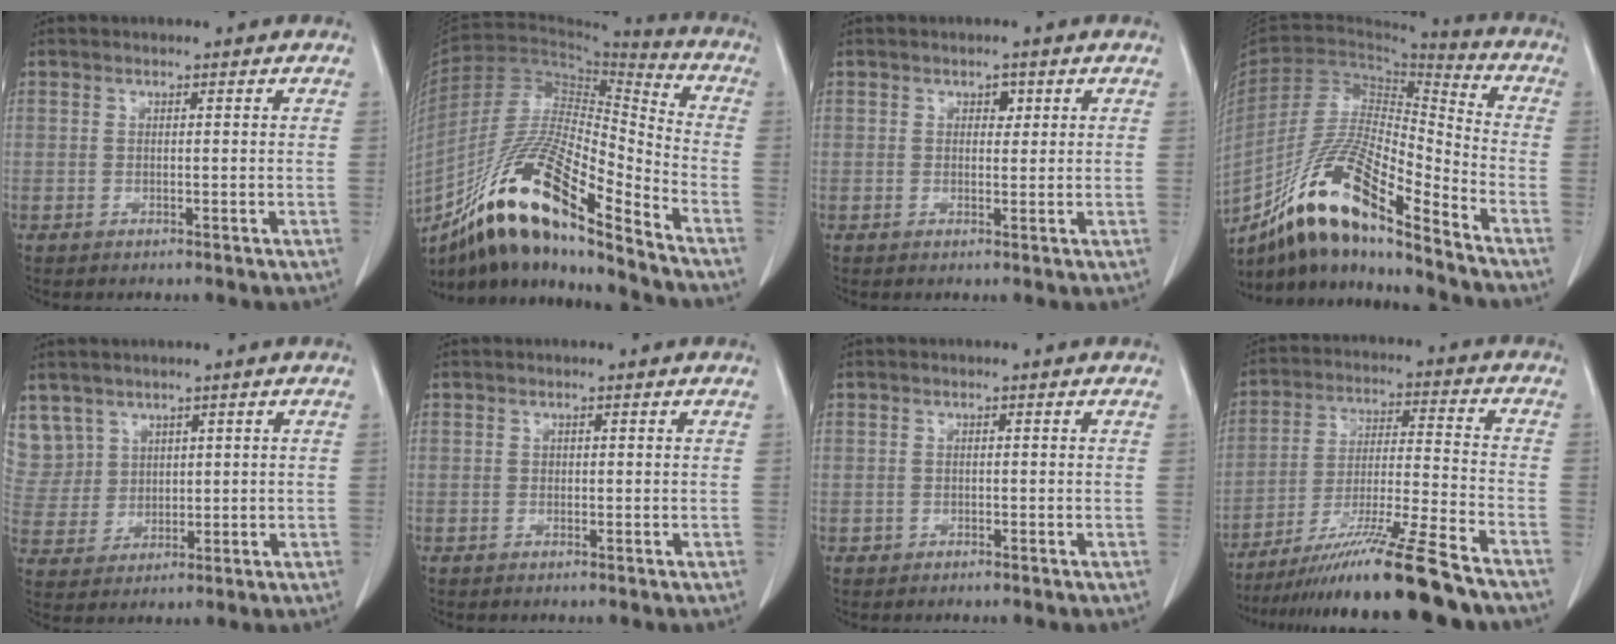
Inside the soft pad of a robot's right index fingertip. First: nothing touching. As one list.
[{"total": 21.3, "force": [-14.7, 2.9, 15.2], "torque": [-0.298, -0.017, -0.267]}, {"total": 1.4, "force": [0.6, 1.0, 0.8], "torque": [-0.007, 0.000, 0.007]}, {"total": 18.8, "force": [-13.5, 2.3, 12.8], "torque": [-0.250, -0.012, -0.248]}, {"total": 8.0, "force": [4.7, 6.4, 0.2], "torque": [-0.013, 0.018, 0.114]}, {"total": 0.0}, {"total": 0.6, "force": [-0.4, 0.5, -0.1], "torque": [-0.004, 0.004, -0.008]}, {"total": 17.0, "force": [-13.5, -1.6, 10.1], "torque": [-0.187, -0.030, -0.231]}]